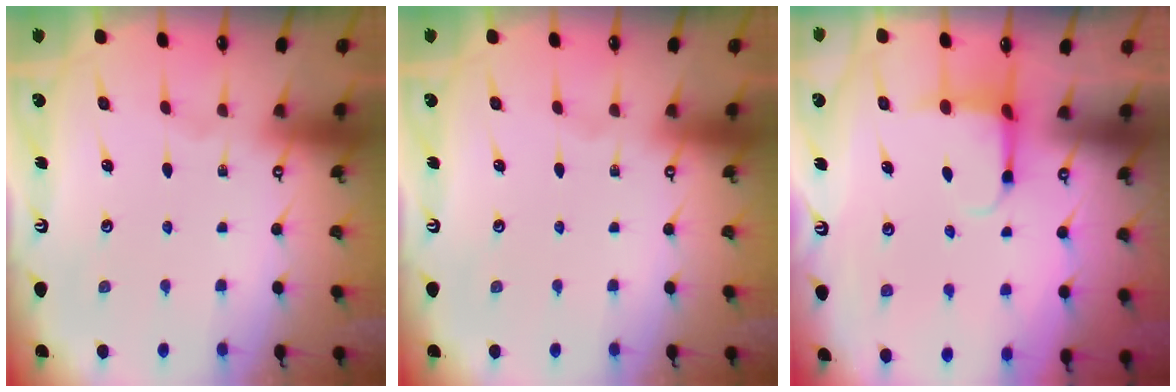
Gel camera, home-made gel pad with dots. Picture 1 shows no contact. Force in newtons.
{"total": 0.0}
{"total": 4.0, "press": 3.8, "slide": 1.3}